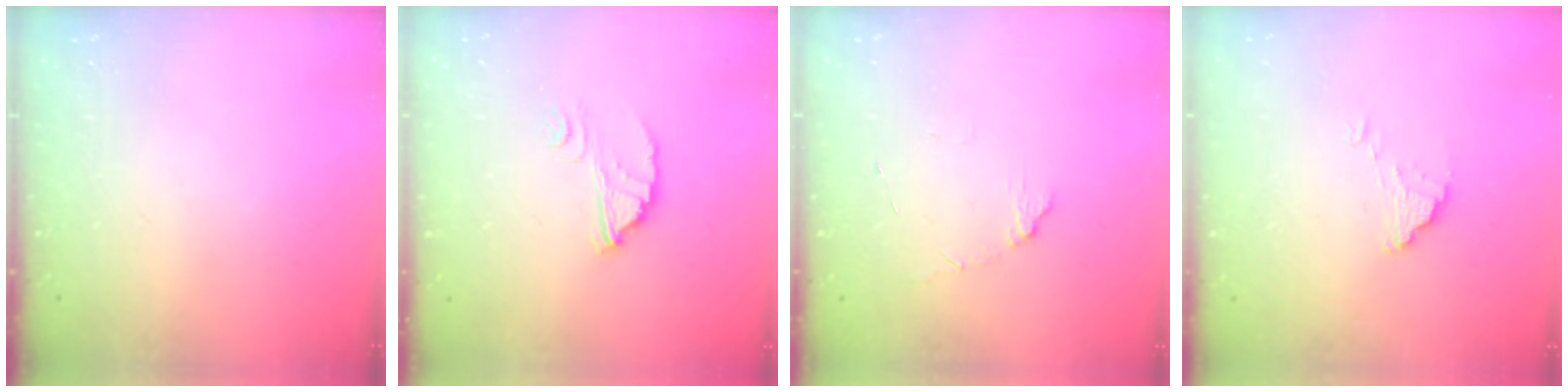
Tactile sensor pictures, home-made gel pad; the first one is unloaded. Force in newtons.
{"total": 5.1, "press": 5.1, "slide": 0.4}
{"total": 5.8, "press": 5.7, "slide": 0.5}
{"total": 1.5, "press": 1.5, "slide": 0.1}